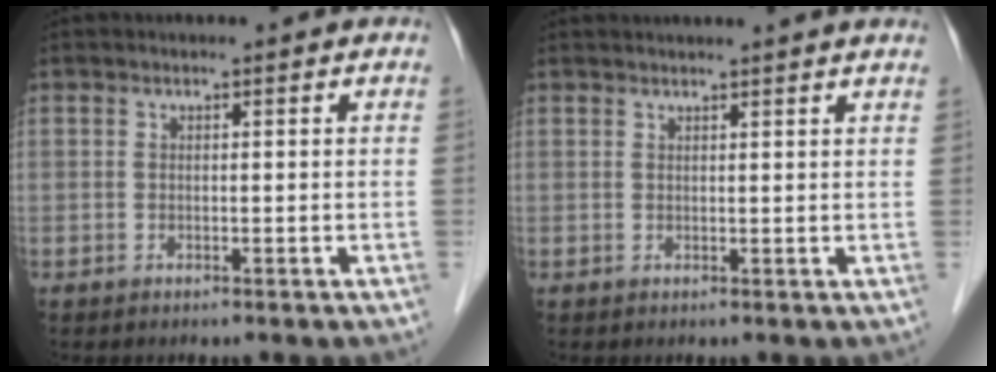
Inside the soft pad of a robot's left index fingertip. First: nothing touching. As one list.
[{"total": 5.6, "force": [5.1, -0.7, 2.2], "torque": [-0.024, 0.018, 0.050]}]